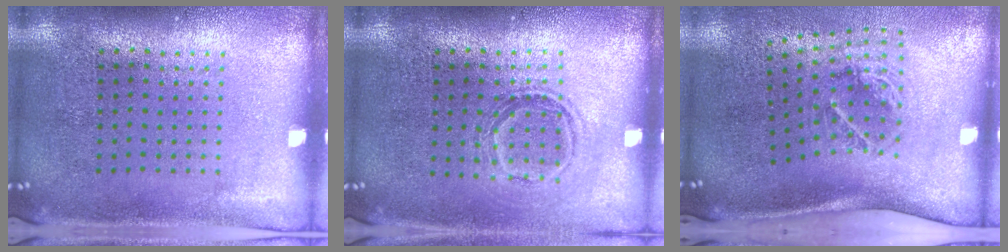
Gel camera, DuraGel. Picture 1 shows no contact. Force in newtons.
{"total": 1.2, "press": 1.1, "slide": 0.5}
{"total": 2.1, "press": 1.3, "slide": 1.7}